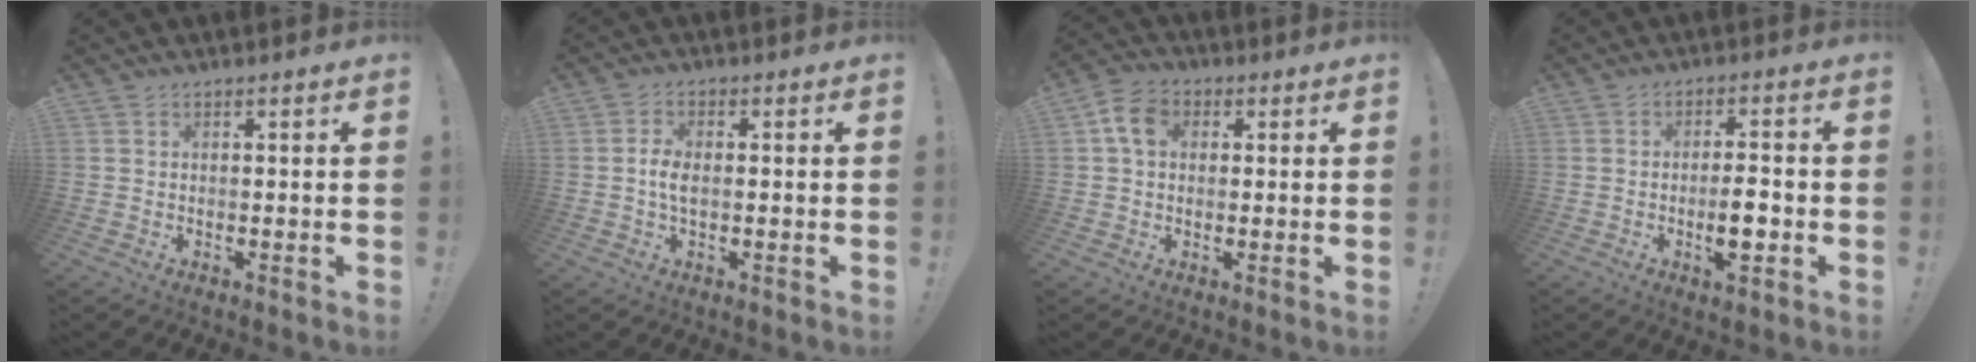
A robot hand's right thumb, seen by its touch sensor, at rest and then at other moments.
{"total": 4.5, "force": [-0.6, 2.2, 3.8], "torque": [-0.080, 0.006, -0.013]}
{"total": 7.5, "force": [1.8, 5.5, 4.8], "torque": [-0.080, 0.011, 0.038]}
{"total": 6.6, "force": [-2.1, 1.9, 5.9], "torque": [-0.105, 0.002, -0.036]}